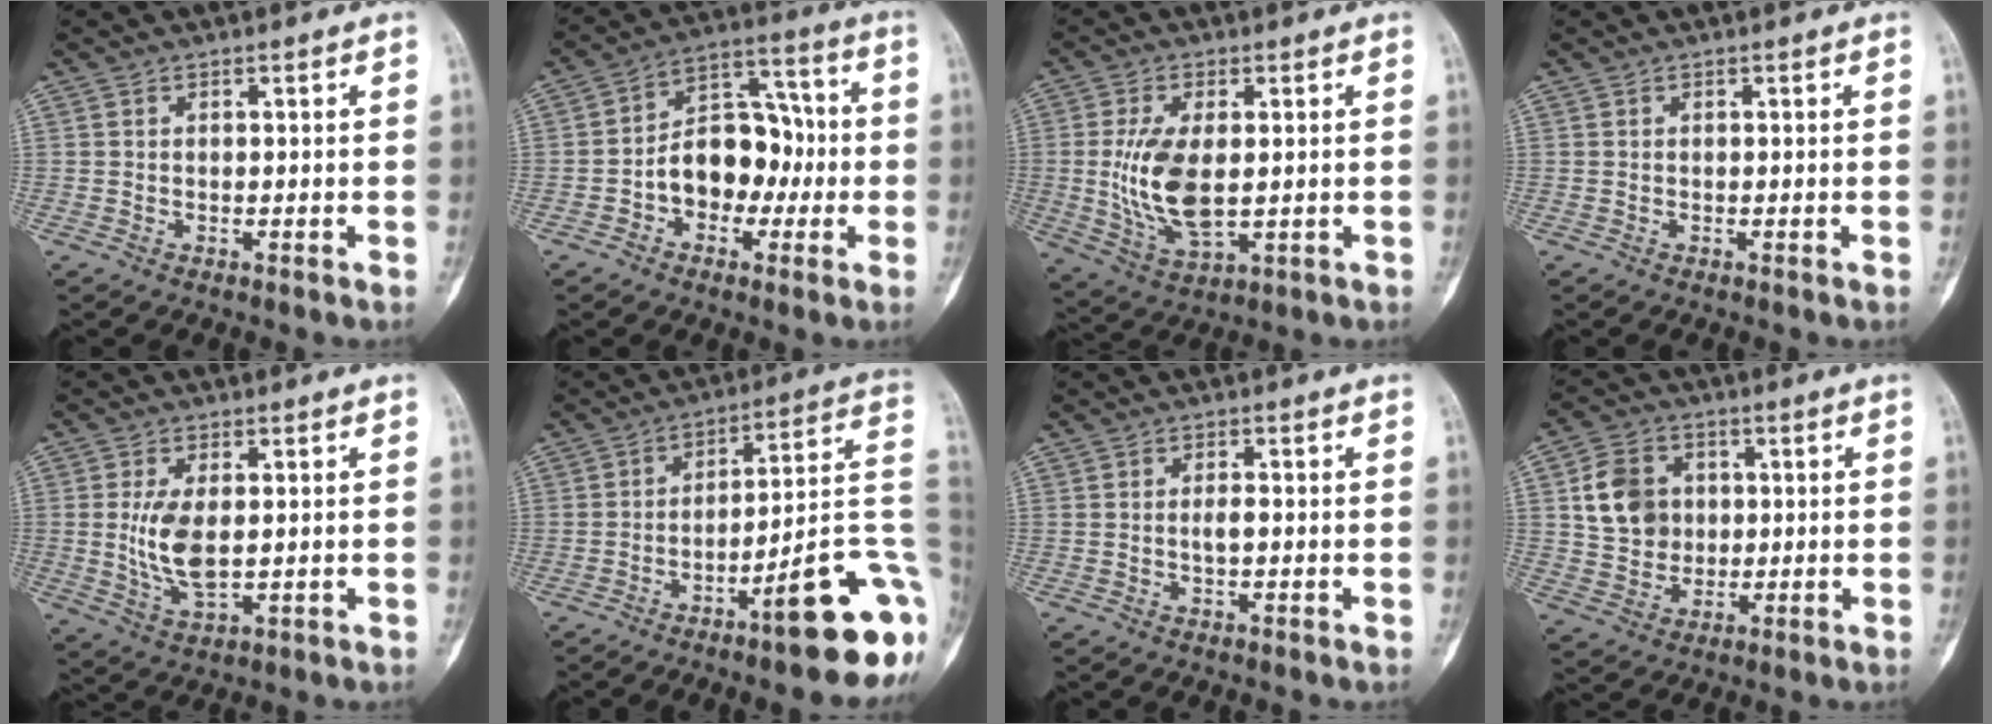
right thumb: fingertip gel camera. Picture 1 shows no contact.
{"total": 12.7, "force": [-2.2, 8.9, 8.7], "torque": [-0.097, 0.052, -0.042]}
{"total": 11.7, "force": [0.0, 5.7, 10.2], "torque": [-0.203, -0.016, 0.013]}
{"total": 0.0}
{"total": 7.8, "force": [0.2, 3.7, 6.9], "torque": [-0.138, -0.015, 0.013]}
{"total": 19.7, "force": [-7.3, 3.9, 17.9], "torque": [-0.186, 0.052, -0.096]}
{"total": 1.8, "force": [-0.2, 0.7, 1.6], "torque": [-0.030, 0.001, -0.004]}
{"total": 9.9, "force": [1.7, 8.3, 5.1], "torque": [-0.068, 0.000, 0.032]}